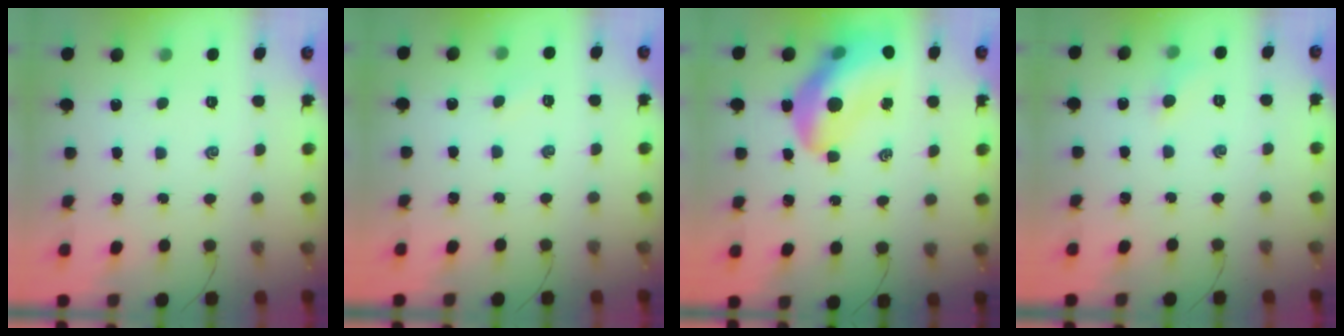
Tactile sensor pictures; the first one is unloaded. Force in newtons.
{"total": 2.5, "press": 2.3, "slide": 0.8}
{"total": 16.6, "press": 15.9, "slide": 4.6}
{"total": 4.6, "press": 4.4, "slide": 1.6}